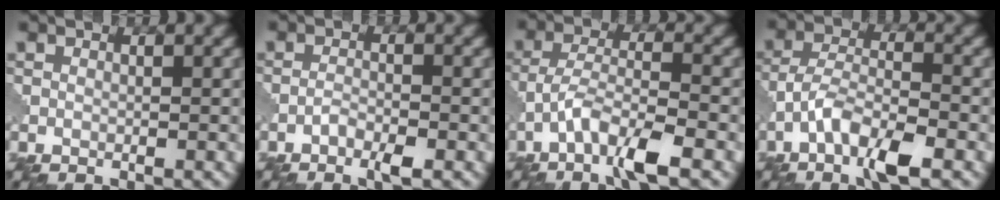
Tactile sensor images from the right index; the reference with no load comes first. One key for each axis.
{"total": 1.9, "fx": -1.3, "fy": 0.5, "fz": 1.4, "tx": -0.027, "ty": 0.001, "tz": -0.028}
{"total": 5.2, "fx": -3.1, "fy": 1.1, "fz": 4.1, "tx": -0.080, "ty": 0.003, "tz": -0.066}
{"total": 5.4, "fx": -3.0, "fy": 1.7, "fz": 4.1, "tx": -0.079, "ty": 0.006, "tz": -0.063}